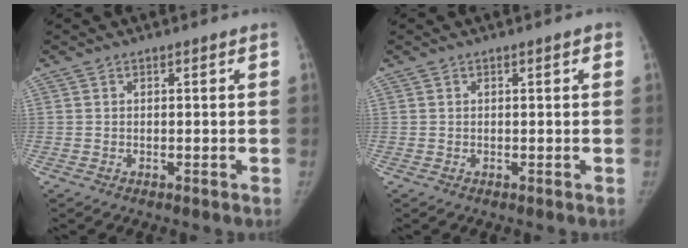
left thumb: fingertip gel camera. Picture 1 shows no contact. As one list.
[{"total": 0.9, "force": [0.5, 0.2, 0.8], "torque": [-0.010, 0.001, 0.005]}]